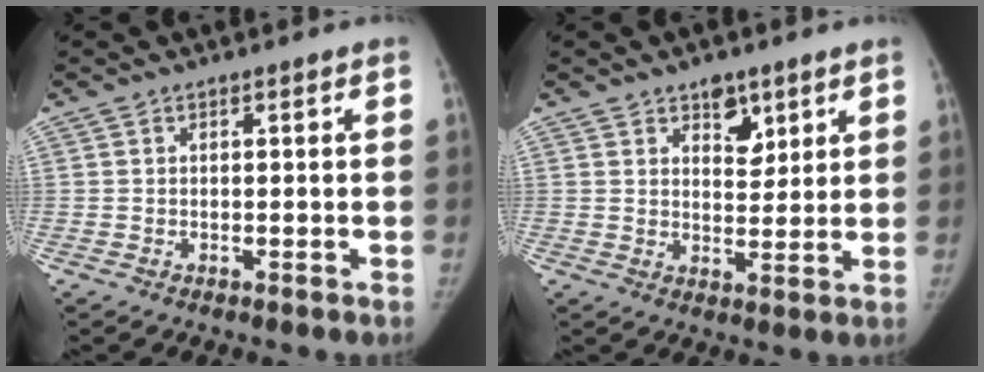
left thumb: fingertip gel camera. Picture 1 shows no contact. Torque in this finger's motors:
{"motor_torque": [0.74, -0.18, 0.54, -0.61, 0.16]}